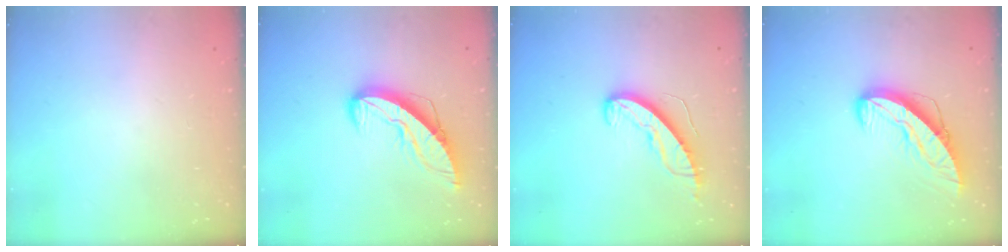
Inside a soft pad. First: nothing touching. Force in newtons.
{"total": 10.9, "press": 10.8, "slide": 0.9}
{"total": 9.0, "press": 9.0, "slide": 0.4}
{"total": 9.1, "press": 9.1, "slide": 0.8}